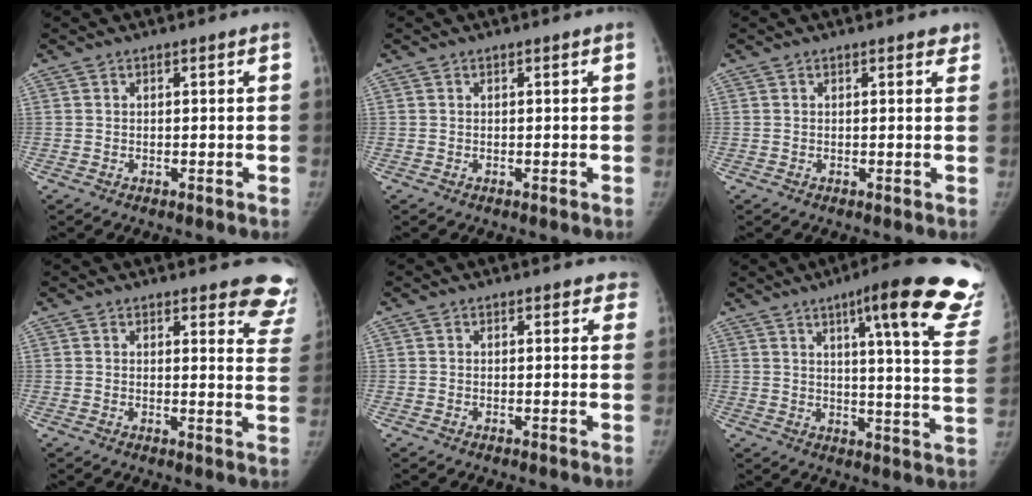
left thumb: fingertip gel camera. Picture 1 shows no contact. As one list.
[{"total": 0.0}, {"total": 1.2, "force": [0.9, 0.6, 0.6], "torque": [0.010, -0.003, 0.006]}, {"total": 9.8, "force": [8.9, 2.8, 3.2], "torque": [0.012, -0.062, 0.069]}, {"total": 3.0, "force": [2.5, 1.6, 0.4], "torque": [0.033, -0.008, 0.008]}, {"total": 24.1, "force": [15.6, 3.6, 18.0], "torque": [-0.200, -0.074, 0.189]}]